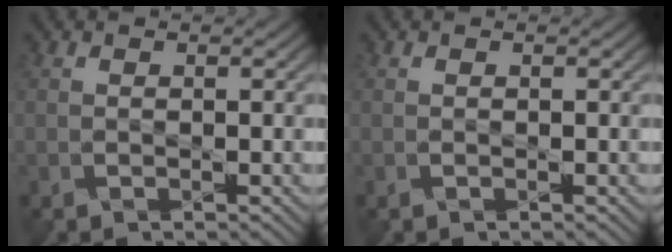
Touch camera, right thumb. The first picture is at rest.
{"total": 0.0}